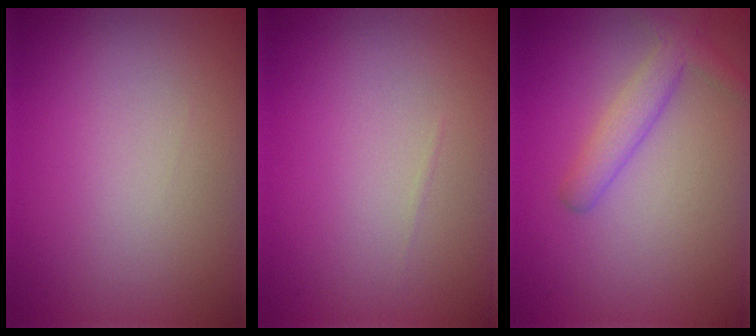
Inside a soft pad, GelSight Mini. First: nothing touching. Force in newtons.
{"total": 0.0}
{"total": 2.4, "press": 2.4, "slide": 0.1}